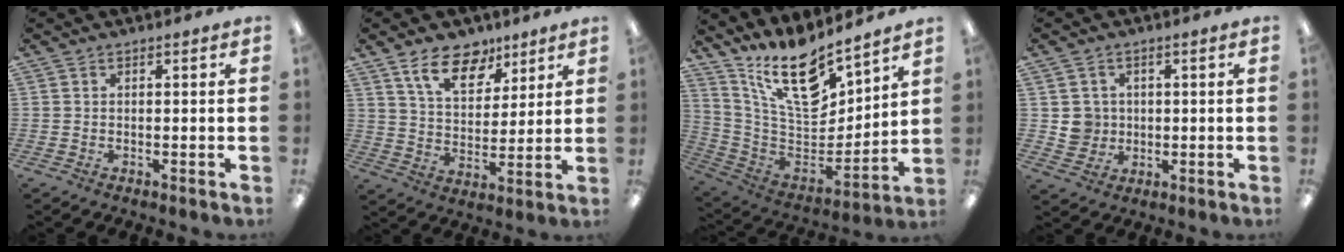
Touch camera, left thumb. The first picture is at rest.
{"total": 13.2, "force": [9.0, 7.4, 6.3], "torque": [-0.104, -0.038, 0.166]}
{"total": 18.3, "force": [13.4, 7.0, 10.3], "torque": [-0.189, -0.090, 0.237]}
{"total": 5.0, "force": [0.7, 4.9, 0.3], "torque": [0.002, 0.002, 0.013]}